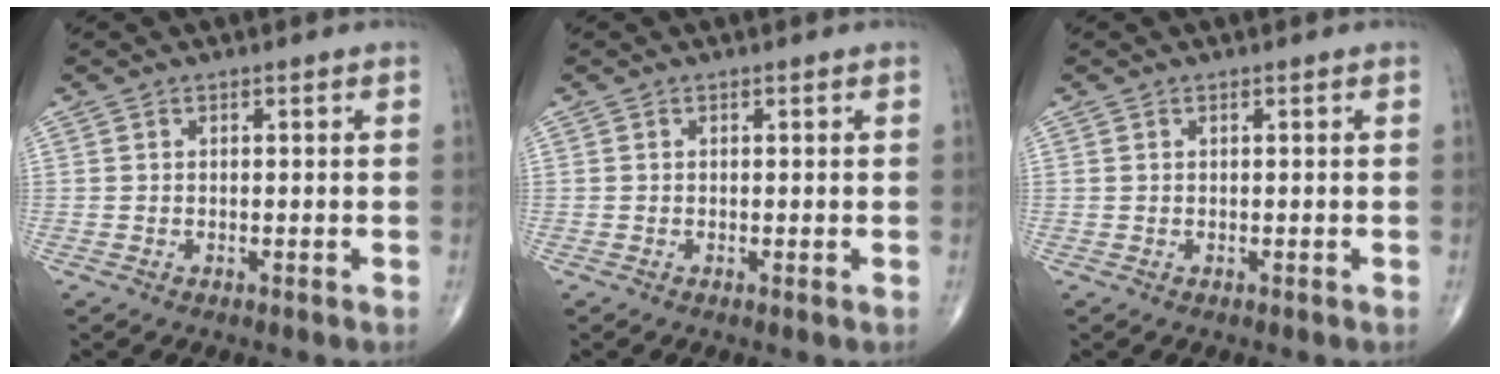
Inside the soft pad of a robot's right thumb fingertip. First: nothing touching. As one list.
[{"total": 0.0}, {"total": 0.0}]